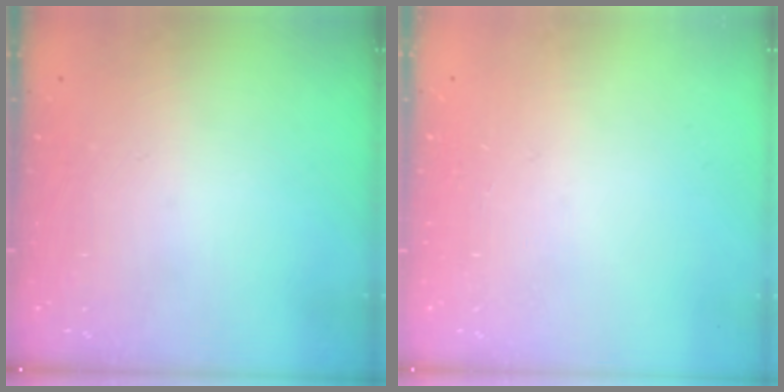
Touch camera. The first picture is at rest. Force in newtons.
{"total": 0.0}